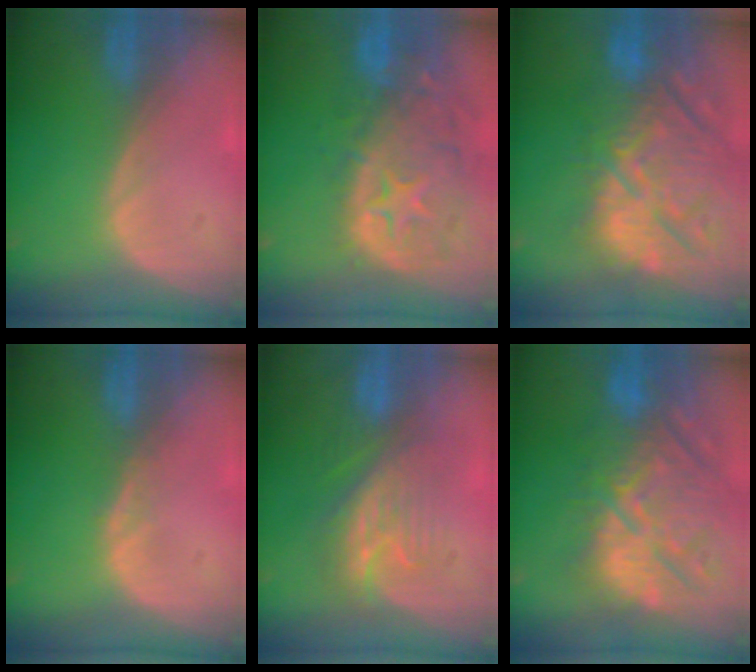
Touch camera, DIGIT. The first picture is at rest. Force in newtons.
{"total": 13.9, "press": 11.2, "slide": 8.3}
{"total": 15.0, "press": 12.9, "slide": 7.5}
{"total": 1.0, "press": 1.0, "slide": 0.1}
{"total": 7.8, "press": 7.2, "slide": 3.1}
{"total": 13.4, "press": 12.4, "slide": 5.0}